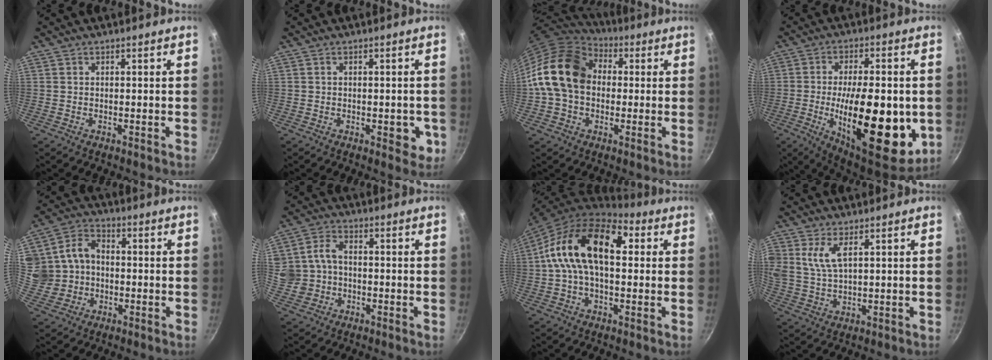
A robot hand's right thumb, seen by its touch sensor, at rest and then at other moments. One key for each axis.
{"total": 4.5, "fx": -1.1, "fy": 2.4, "fz": 3.7, "tx": -0.026, "ty": 0.003, "tz": -0.013}
{"total": 16.8, "fx": 1.2, "fy": 12.7, "fz": 11.0, "tx": -0.174, "ty": 0.033, "tz": 0.009}
{"total": 24.5, "fx": -4.2, "fy": 10.0, "fz": 22.0, "tx": -0.313, "ty": -0.004, "tz": -0.054}
{"total": 12.0, "fx": 0.2, "fy": 10.4, "fz": 6.1, "tx": -0.102, "ty": 0.021, "tz": 0.003}
{"total": 7.3, "fx": -0.7, "fy": 6.3, "fz": 3.6, "tx": -0.052, "ty": 0.020, "tz": -0.011}
{"total": 18.1, "fx": 3.1, "fy": 10.5, "fz": 14.5, "tx": -0.224, "ty": 0.026, "tz": 0.029}
{"total": 6.0, "fx": 2.4, "fy": 2.9, "fz": 4.7, "tx": -0.094, "ty": -0.012, "tz": 0.053}